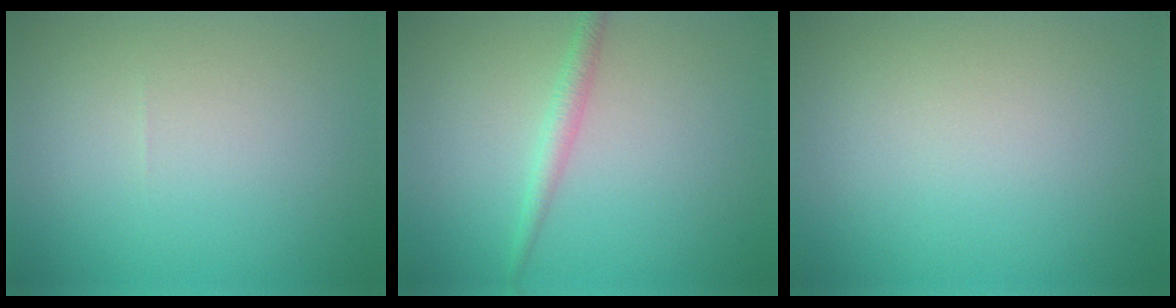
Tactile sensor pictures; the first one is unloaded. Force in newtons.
{"total": 1.6, "press": 1.6, "slide": 0.1}
{"total": 0.0}